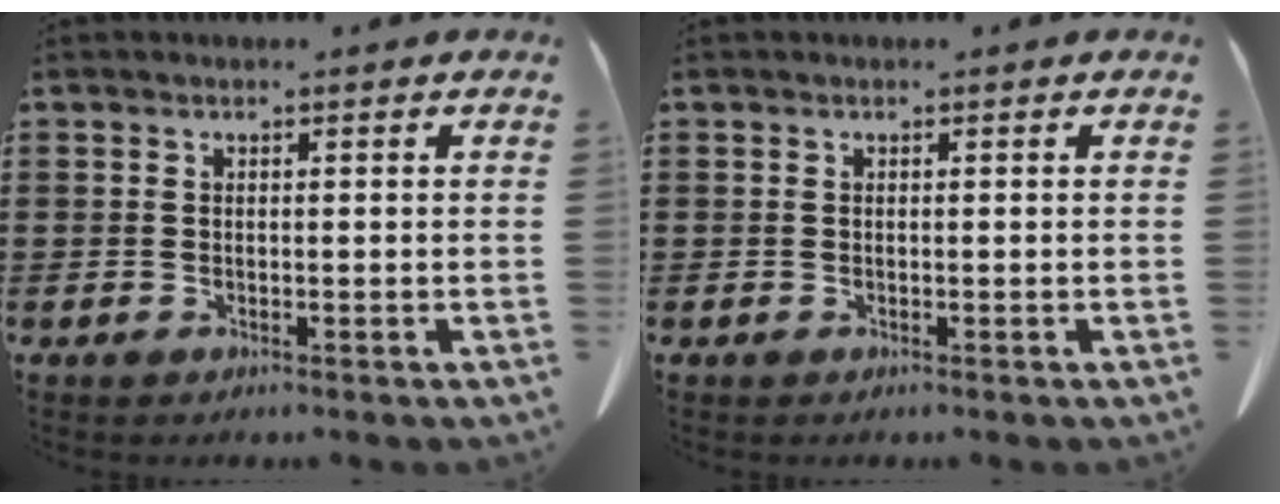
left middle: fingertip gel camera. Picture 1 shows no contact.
{"total": 0.0}